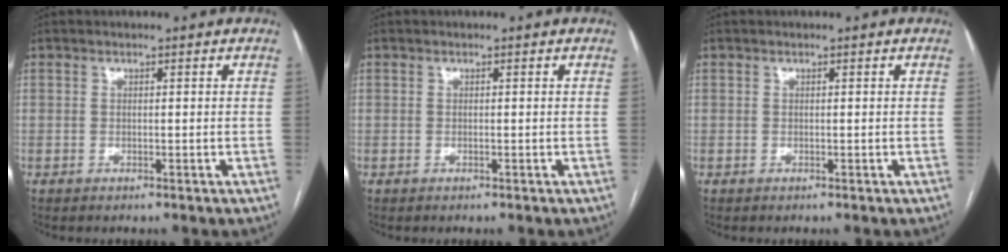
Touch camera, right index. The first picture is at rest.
{"total": 0.0}
{"total": 0.0}